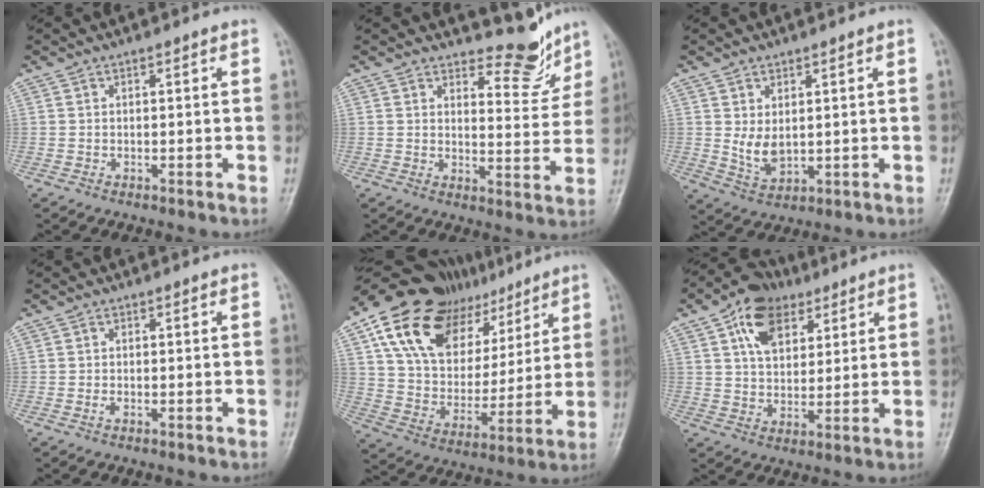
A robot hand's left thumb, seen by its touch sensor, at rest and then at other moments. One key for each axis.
{"total": 7.6, "fx": 6.7, "fy": 2.8, "fz": 2.0, "tx": 0.001, "ty": -0.064, "tz": 0.093}
{"total": 5.0, "fx": 0.9, "fy": 3.1, "fz": 3.8, "tx": -0.060, "ty": -0.014, "tz": 0.029}
{"total": 0.9, "fx": -0.4, "fy": 0.5, "fz": 0.7, "tx": -0.015, "ty": 0.001, "tz": -0.009}
{"total": 22.8, "fx": 12.9, "fy": 14.0, "fz": 12.5, "tx": -0.174, "ty": -0.018, "tz": 0.229}
{"total": 11.2, "fx": 5.4, "fy": 7.2, "fz": 6.6, "tx": -0.091, "ty": -0.012, "tz": 0.089}